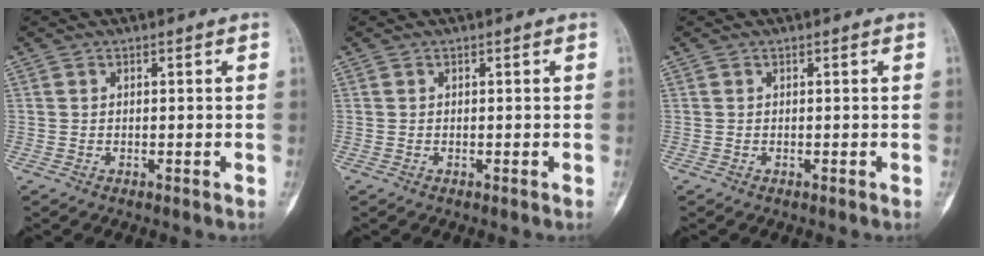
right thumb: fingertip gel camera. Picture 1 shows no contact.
{"total": 0.0}
{"total": 0.0}